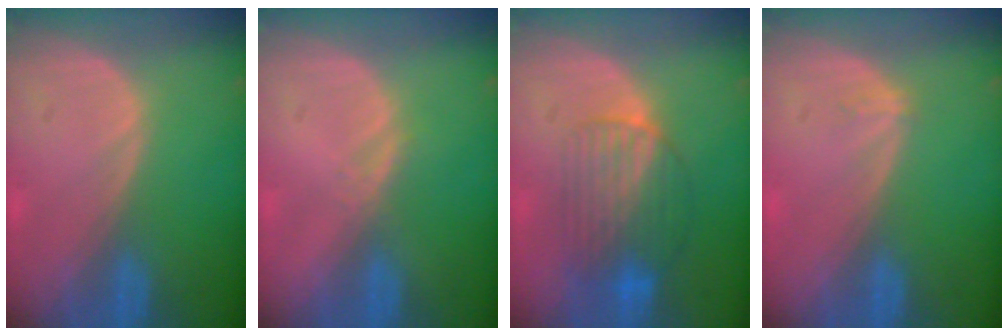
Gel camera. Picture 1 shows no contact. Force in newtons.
{"total": 1.2, "press": 1.0, "slide": 0.7}
{"total": 8.0, "press": 7.6, "slide": 2.7}
{"total": 0.9, "press": 0.6, "slide": 0.6}